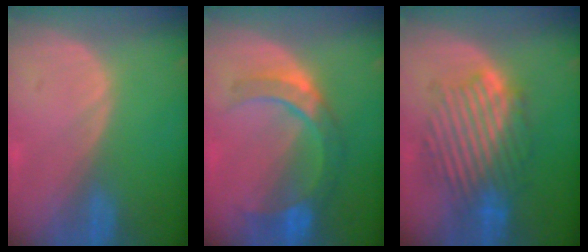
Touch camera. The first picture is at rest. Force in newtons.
{"total": 7.2, "press": 7.2, "slide": 0.8}
{"total": 9.0, "press": 9.0, "slide": 1.2}